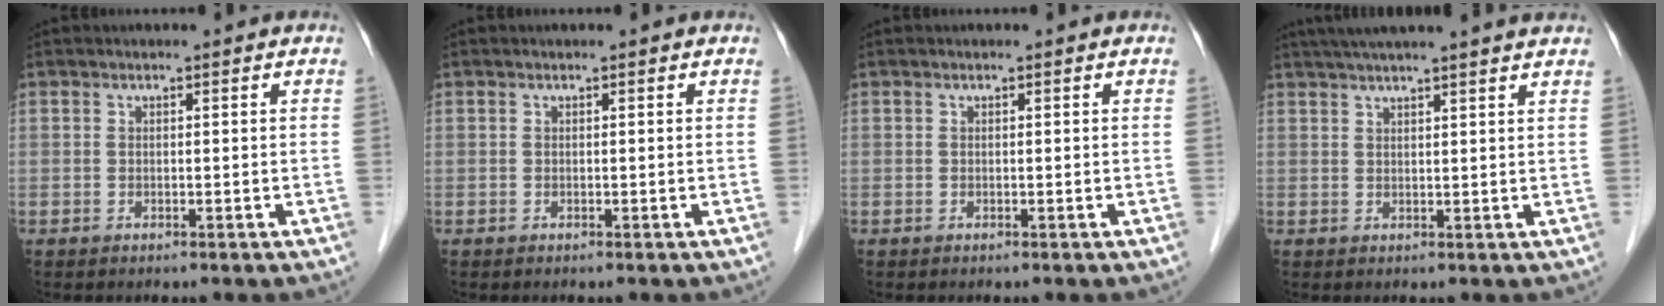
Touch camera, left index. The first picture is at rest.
{"total": 0.0}
{"total": 0.0}
{"total": 12.6, "force": [10.9, -0.3, 6.3], "torque": [-0.106, 0.037, 0.139]}